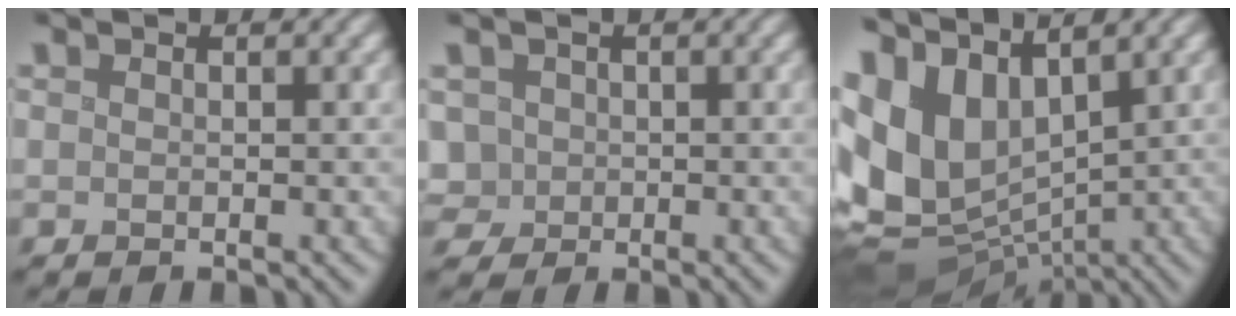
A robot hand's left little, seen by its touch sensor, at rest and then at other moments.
{"total": 3.4, "force": [-0.1, 3.1, 1.4], "torque": [-0.032, 0.014, -0.012]}
{"total": 11.0, "force": [2.0, 7.3, 8.0], "torque": [-0.197, -0.001, 0.051]}